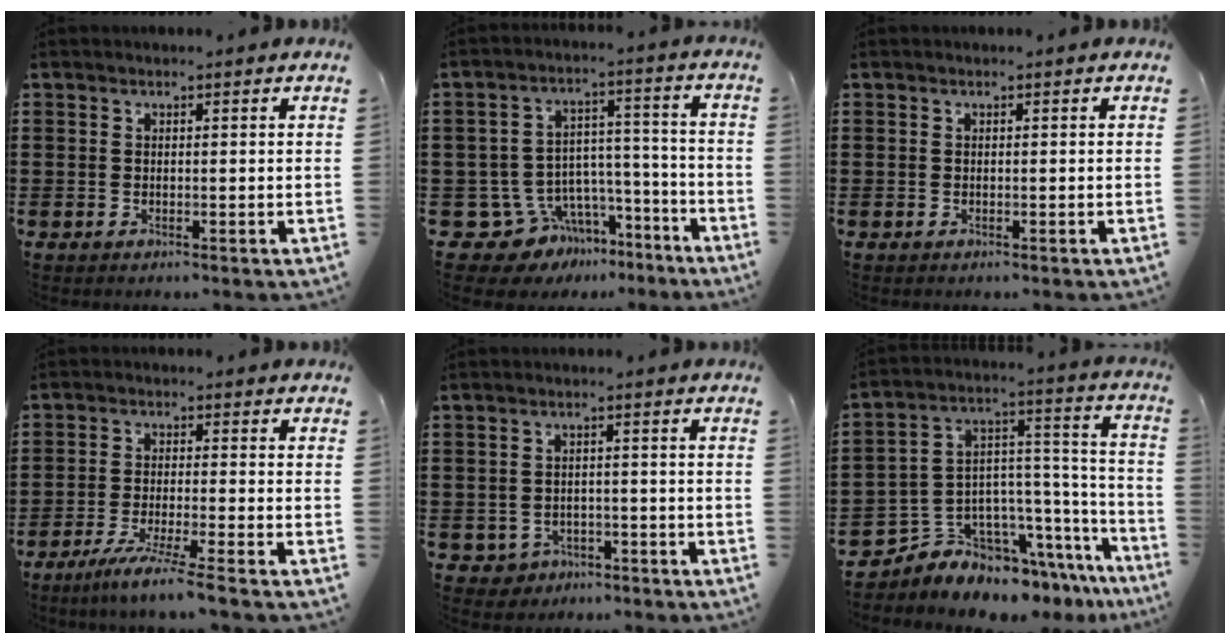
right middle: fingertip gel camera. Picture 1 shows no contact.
{"total": 8.2, "force": [-5.8, 5.6, 1.3], "torque": [-0.048, 0.008, -0.104]}
{"total": 0.0}
{"total": 5.2, "force": [-4.3, -0.8, 2.9], "torque": [-0.058, -0.023, -0.078]}
{"total": 2.0, "force": [-1.7, 1.1, 0.1], "torque": [-0.012, -0.002, -0.038]}
{"total": 5.8, "force": [-5.1, 2.8, 0.0], "torque": [-0.012, -0.014, -0.097]}